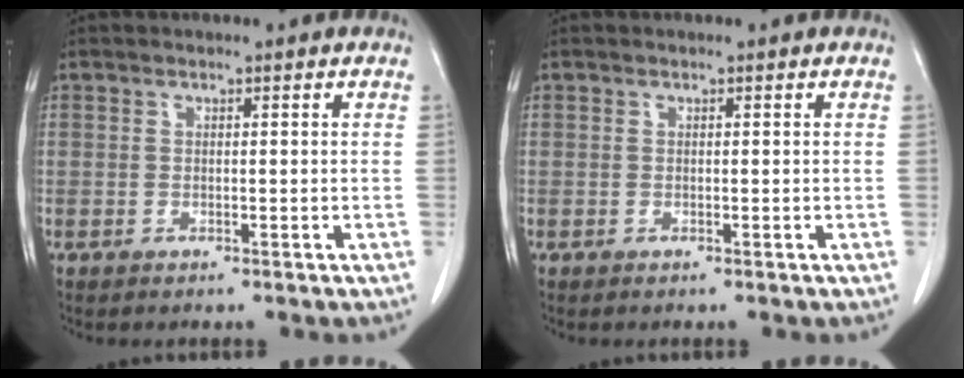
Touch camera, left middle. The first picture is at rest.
{"total": 0.0}